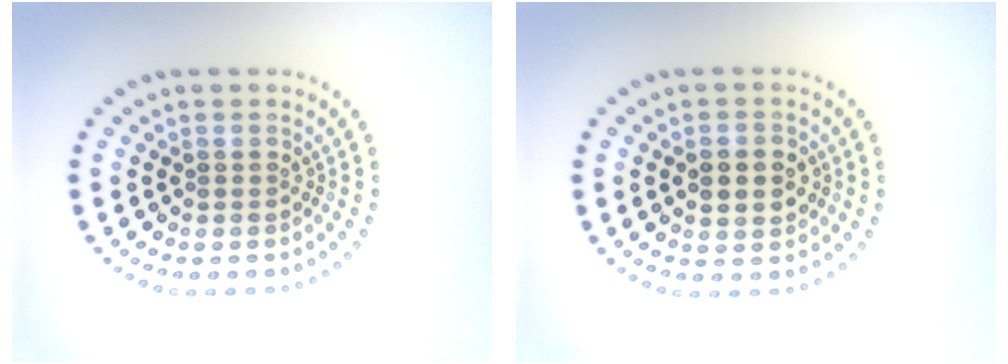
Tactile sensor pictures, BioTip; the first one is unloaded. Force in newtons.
{"total": 3.0, "press": 3.0, "slide": 0.1}